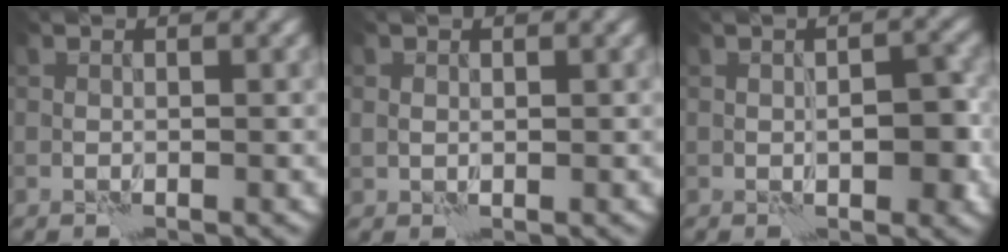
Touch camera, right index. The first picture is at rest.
{"total": 1.0, "force": [0.5, 0.7, 0.4], "torque": [-0.007, -0.002, 0.011]}
{"total": 2.9, "force": [-0.3, 1.4, 2.5], "torque": [-0.031, 0.000, -0.002]}